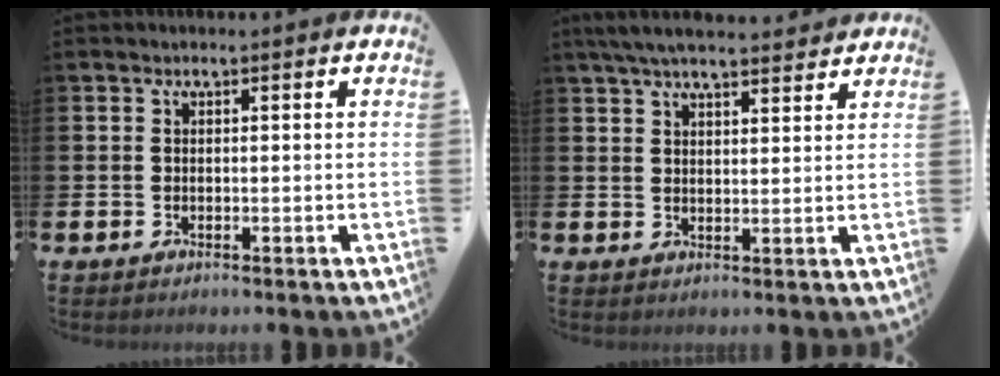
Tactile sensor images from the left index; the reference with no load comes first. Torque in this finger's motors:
{"motor_torque": [1.23, -0.91, 0.31, 0.19]}